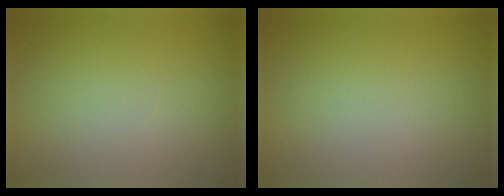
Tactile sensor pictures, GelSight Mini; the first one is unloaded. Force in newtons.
{"total": 0.0}